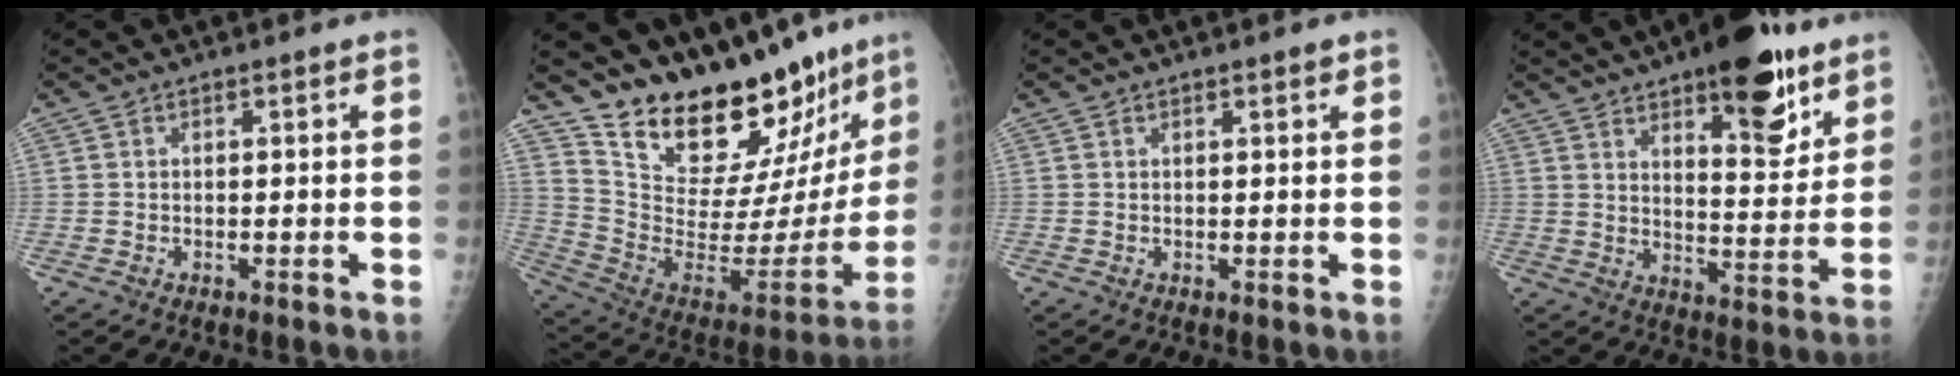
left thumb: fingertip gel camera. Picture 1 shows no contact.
{"total": 27.6, "force": [23.5, 8.4, 11.7], "torque": [-0.150, -0.166, 0.347]}
{"total": 1.2, "force": [0.8, 0.3, 0.8], "torque": [-0.010, -0.002, 0.011]}
{"total": 16.6, "force": [10.2, 5.9, 11.7], "torque": [-0.121, -0.059, 0.149]}